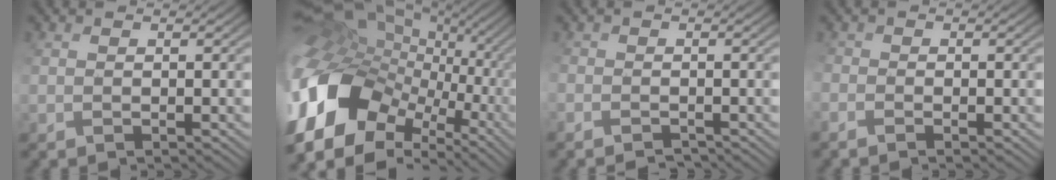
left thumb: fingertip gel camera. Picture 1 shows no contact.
{"total": 20.3, "force": [-2.7, 15.0, 13.5], "torque": [-0.341, -0.011, -0.039]}
{"total": 2.7, "force": [-2.3, 1.1, 0.9], "torque": [-0.014, -0.010, -0.045]}
{"total": 1.7, "force": [-1.4, 0.8, 0.7], "torque": [-0.019, -0.007, -0.033]}